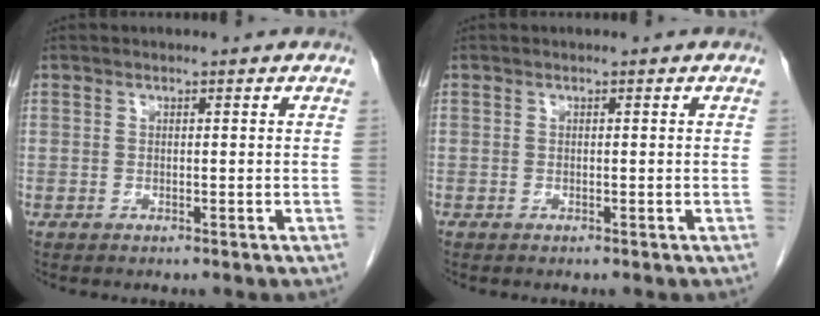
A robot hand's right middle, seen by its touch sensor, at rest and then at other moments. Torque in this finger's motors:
{"motor_torque": [0.03, -0.40, 0.03, 0.05]}